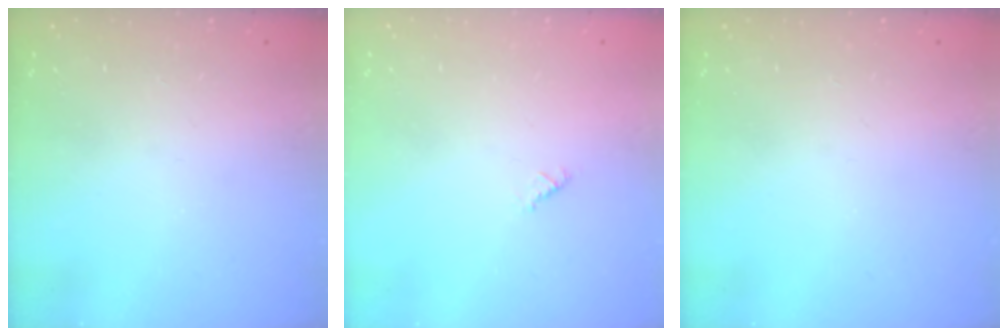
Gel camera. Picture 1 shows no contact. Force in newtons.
{"total": 0.6, "press": 0.6, "slide": 0.2}
{"total": 0.0}